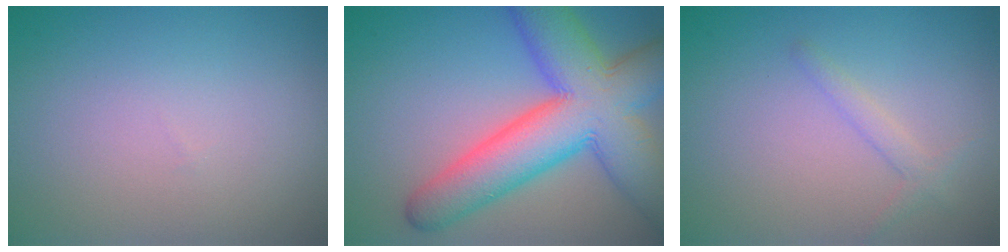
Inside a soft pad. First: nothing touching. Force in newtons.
{"total": 11.8, "press": 11.8, "slide": 0.6}
{"total": 1.4, "press": 1.4, "slide": 0.0}